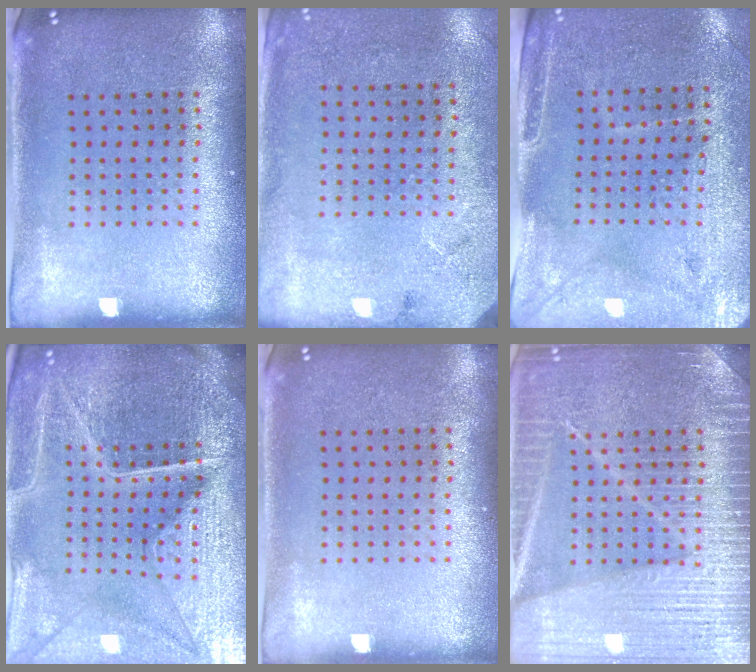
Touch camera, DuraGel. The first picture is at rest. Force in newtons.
{"total": 2.7, "press": 2.2, "slide": 1.7}
{"total": 3.1, "press": 2.8, "slide": 1.4}
{"total": 6.2, "press": 5.5, "slide": 2.9}
{"total": 0.0}
{"total": 6.8, "press": 6.8, "slide": 1.0}